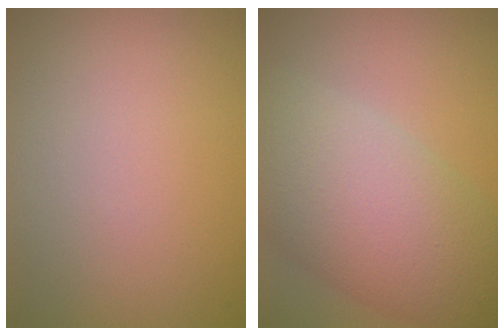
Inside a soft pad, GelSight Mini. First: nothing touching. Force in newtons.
{"total": 9.5, "press": 9.5, "slide": 0.6}